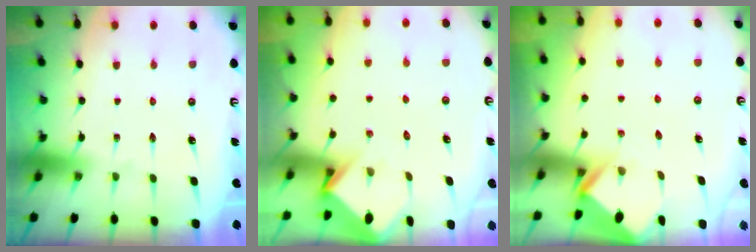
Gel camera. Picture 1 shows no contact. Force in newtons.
{"total": 3.4, "press": 3.4, "slide": 0.3}
{"total": 2.8, "press": 2.8, "slide": 0.2}